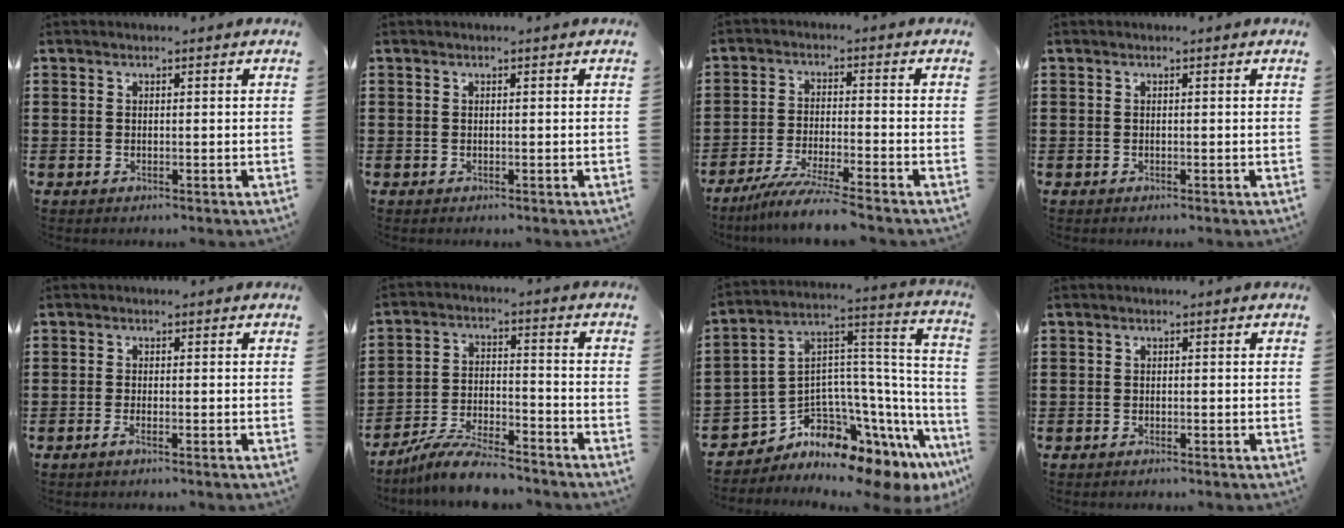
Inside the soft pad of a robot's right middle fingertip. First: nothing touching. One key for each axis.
{"total": 0.0}
{"total": 6.2, "fx": -5.4, "fy": -0.5, "fz": 3.0, "tx": -0.066, "ty": -0.021, "tz": -0.104}
{"total": 0.0}
{"total": 1.1, "fx": -0.7, "fy": 0.0, "fz": 0.9, "tx": -0.017, "ty": -0.002, "tz": -0.012}
{"total": 8.2, "fx": -7.4, "fy": 1.1, "fz": 3.3, "tx": -0.070, "ty": 0.010, "tz": -0.142}
{"total": 5.9, "fx": -5.2, "fy": 2.2, "fz": 1.8, "tx": -0.064, "ty": -0.045, "tz": -0.110}
{"total": 0.6, "fx": -0.6, "fy": 0.2, "fz": 0.0, "tx": 0.000, "ty": 0.001, "tz": -0.014}